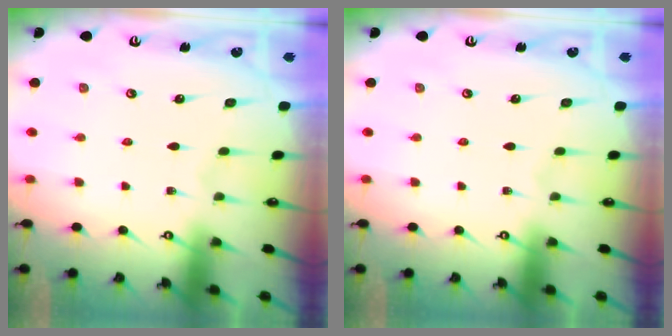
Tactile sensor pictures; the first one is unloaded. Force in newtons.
{"total": 0.0}